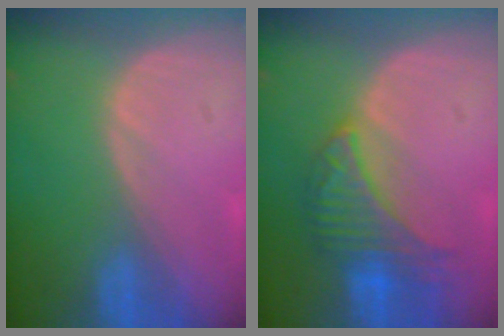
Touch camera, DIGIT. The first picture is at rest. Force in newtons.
{"total": 6.8, "press": 6.8, "slide": 0.2}